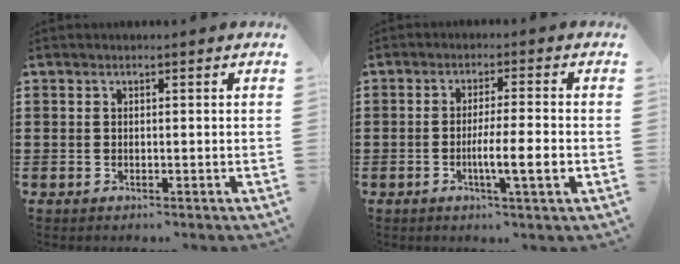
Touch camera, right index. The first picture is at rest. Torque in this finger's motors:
{"motor_torque": [1.46, -0.23, 0.57, 0.15]}